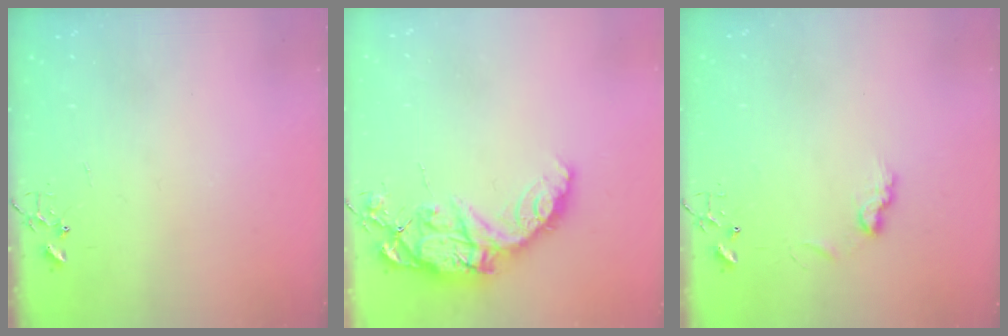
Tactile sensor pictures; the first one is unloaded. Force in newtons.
{"total": 16.6, "press": 16.5, "slide": 1.3}
{"total": 7.6, "press": 7.6, "slide": 0.7}